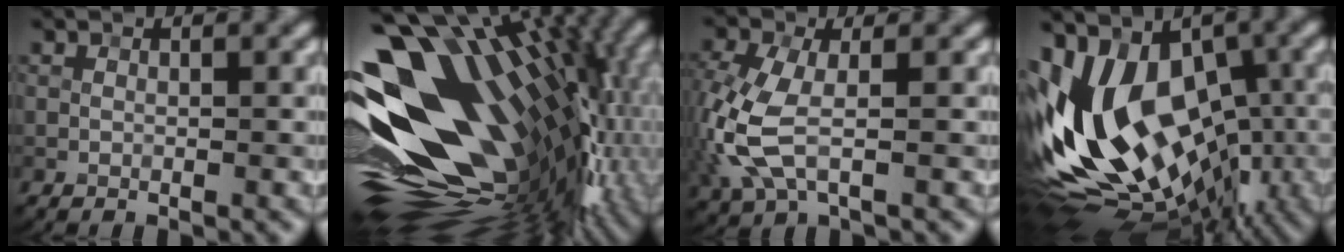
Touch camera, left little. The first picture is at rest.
{"total": 18.8, "force": [1.5, 10.0, 15.9], "torque": [-0.285, -0.021, 0.033]}
{"total": 5.4, "force": [-1.3, 2.6, 4.6], "torque": [-0.133, -0.001, -0.030]}
{"total": 16.1, "force": [-0.5, 10.6, 12.1], "torque": [-0.231, -0.009, -0.011]}